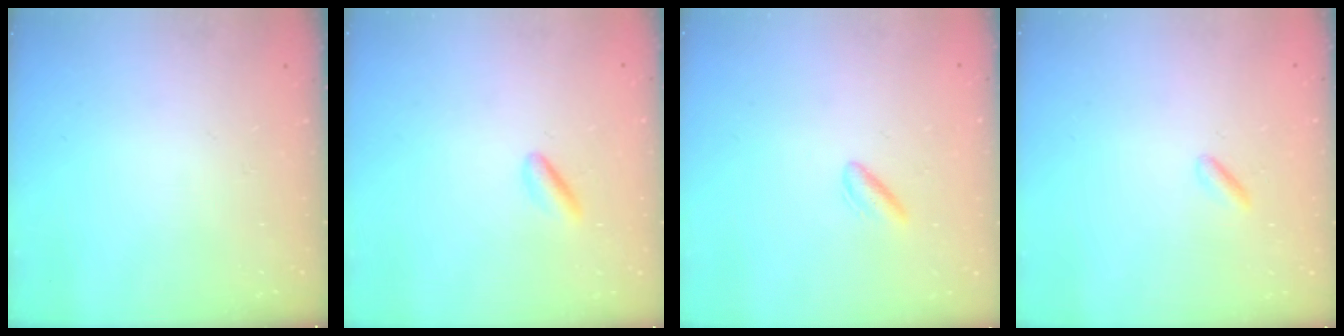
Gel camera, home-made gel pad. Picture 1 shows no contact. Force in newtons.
{"total": 2.7, "press": 2.6, "slide": 0.7}
{"total": 2.6, "press": 2.3, "slide": 1.4}
{"total": 0.9, "press": 0.6, "slide": 0.6}